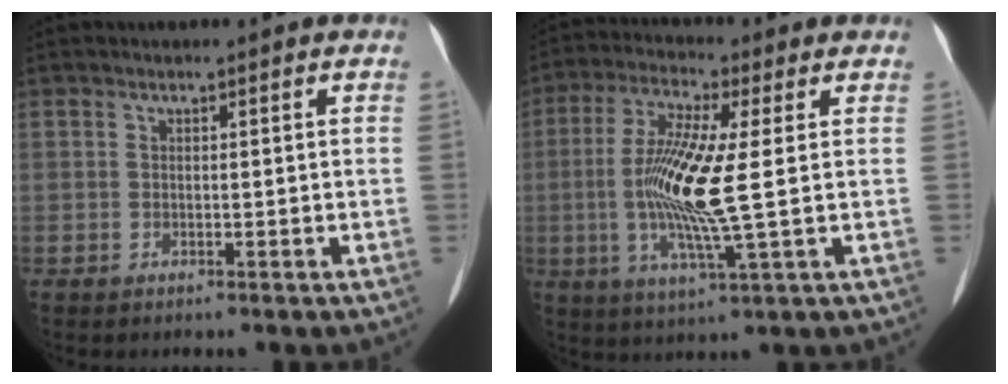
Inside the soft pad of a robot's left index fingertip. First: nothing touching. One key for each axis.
{"total": 11.6, "fx": 0.0, "fy": 0.9, "fz": 11.6, "tx": -0.244, "ty": -0.006, "tz": -0.003}